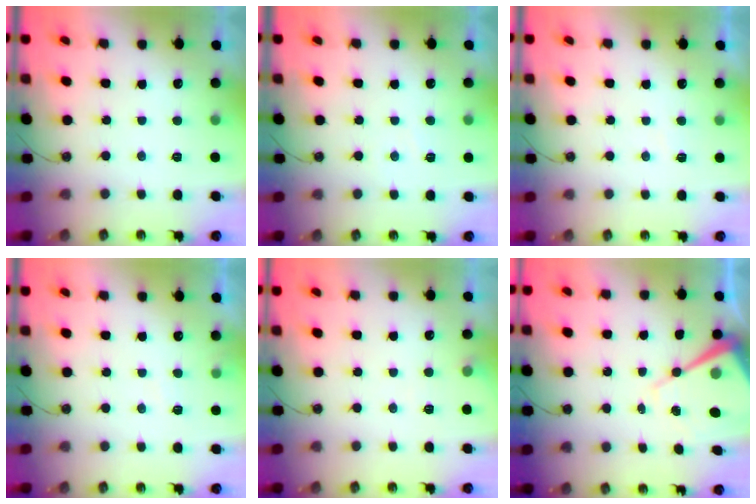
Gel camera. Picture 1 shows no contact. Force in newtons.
{"total": 3.7, "press": 3.7, "slide": 0.6}
{"total": 3.4, "press": 3.3, "slide": 0.5}
{"total": 4.5, "press": 4.4, "slide": 0.8}
{"total": 3.7, "press": 3.7, "slide": 0.6}
{"total": 12.4, "press": 12.3, "slide": 1.2}